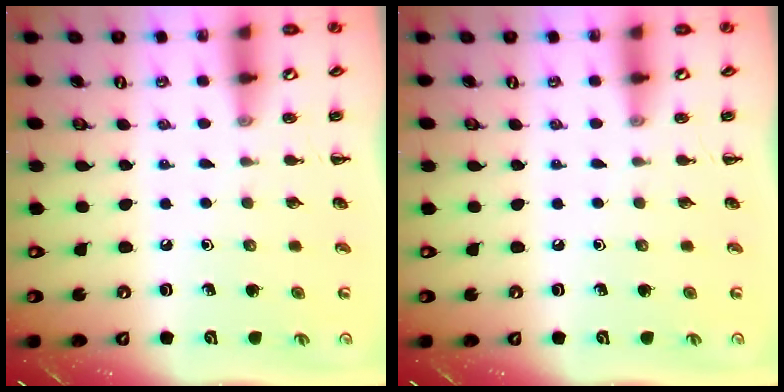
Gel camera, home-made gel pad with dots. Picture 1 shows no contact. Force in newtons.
{"total": 0.0}